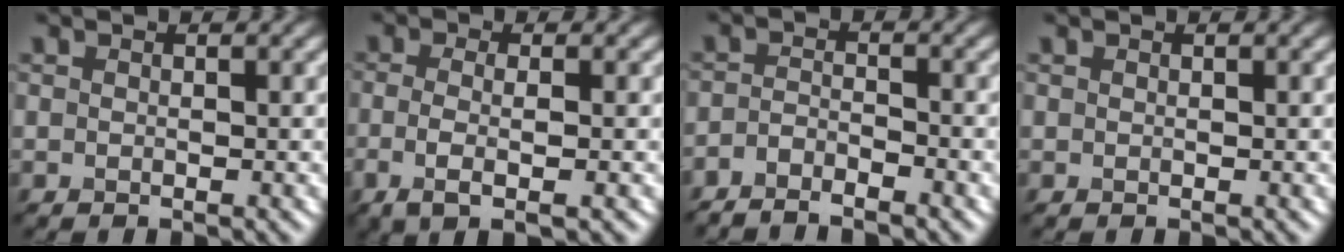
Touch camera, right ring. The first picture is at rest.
{"total": 3.5, "force": [-0.7, 1.2, 3.3], "torque": [-0.059, -0.009, -0.016]}
{"total": 2.5, "force": [-2.2, 0.4, 1.1], "torque": [-0.017, -0.002, -0.046]}
{"total": 0.0}